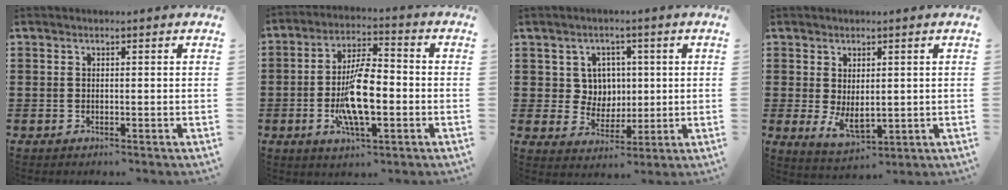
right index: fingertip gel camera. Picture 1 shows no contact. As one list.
[{"total": 10.9, "force": [-2.4, 3.8, 9.9], "torque": [-0.203, -0.007, -0.044]}, {"total": 5.4, "force": [1.3, 5.0, 1.6], "torque": [-0.049, 0.015, 0.021]}, {"total": 4.2, "force": [0.2, 2.4, 3.5], "torque": [-0.063, 0.000, 0.002]}]